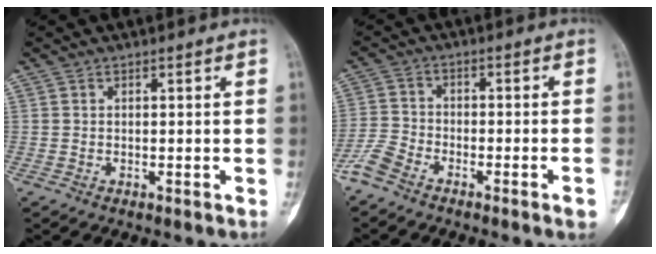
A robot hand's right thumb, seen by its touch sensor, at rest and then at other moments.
{"total": 6.8, "force": [-4.8, 2.0, 4.3], "torque": [-0.081, 0.012, -0.102]}